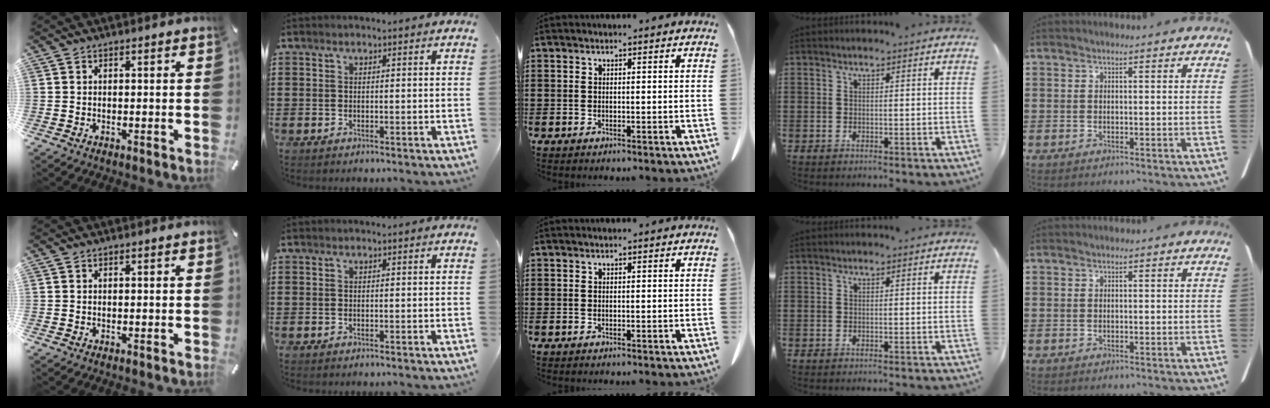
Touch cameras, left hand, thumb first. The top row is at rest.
{}